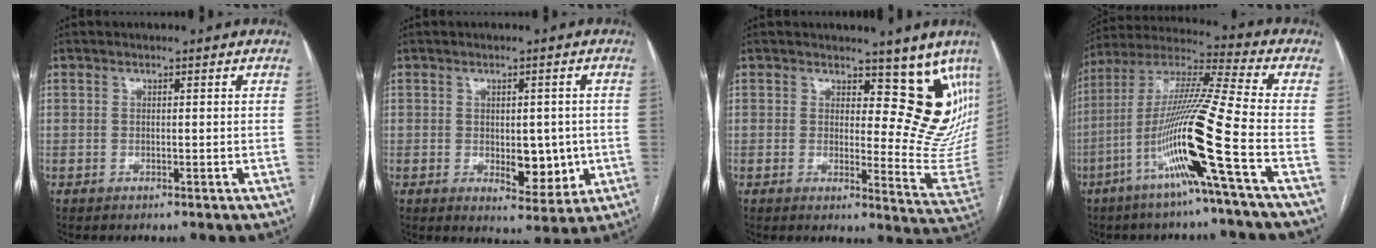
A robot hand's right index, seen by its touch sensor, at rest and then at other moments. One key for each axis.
{"total": 6.6, "fx": -0.8, "fy": 3.4, "fz": 5.6, "tx": -0.066, "ty": -0.002, "tz": 0.002}
{"total": 12.2, "fx": 8.8, "fy": 5.1, "fz": 6.8, "tx": -0.051, "ty": -0.033, "tz": 0.087}
{"total": 17.1, "fx": -6.6, "fy": -2.1, "fz": 15.6, "tx": -0.309, "ty": -0.012, "tz": -0.131}